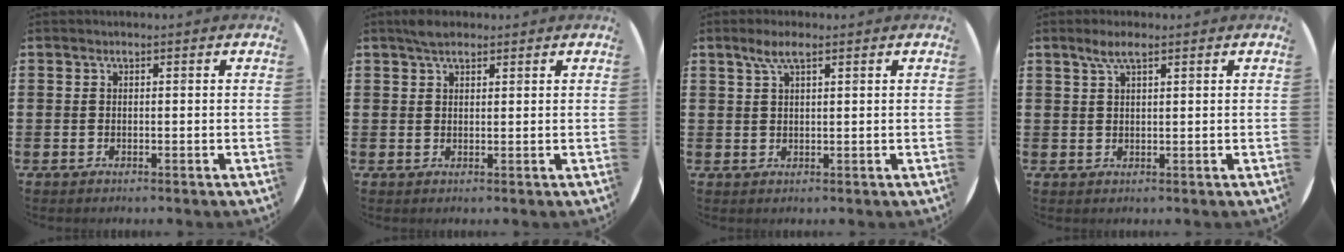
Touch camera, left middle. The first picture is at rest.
{"total": 2.3, "force": [1.9, 0.9, 1.0], "torque": [-0.014, 0.004, 0.033]}
{"total": 3.2, "force": [2.0, 0.7, 2.4], "torque": [-0.049, 0.008, 0.033]}
{"total": 2.9, "force": [1.9, 0.6, 2.1], "torque": [-0.043, 0.007, 0.033]}